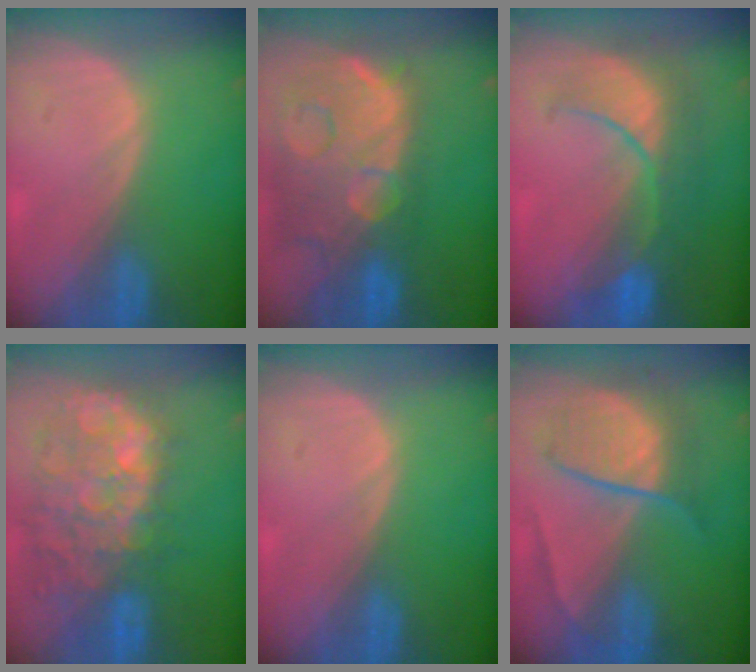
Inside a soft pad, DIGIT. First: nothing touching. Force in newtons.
{"total": 14.8, "press": 12.0, "slide": 8.7}
{"total": 8.4, "press": 8.3, "slide": 0.7}
{"total": 12.4, "press": 11.3, "slide": 5.1}
{"total": 0.0}
{"total": 7.2, "press": 7.2, "slide": 0.2}